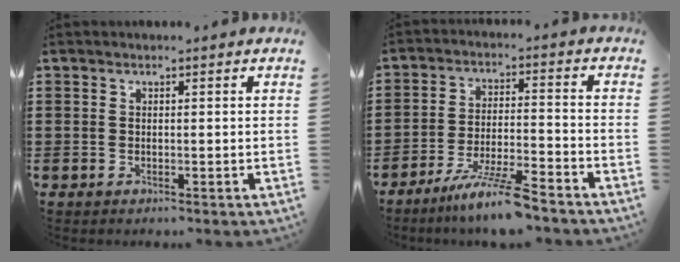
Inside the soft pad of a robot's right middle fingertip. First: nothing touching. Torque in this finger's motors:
{"motor_torque": [1.50, -0.64, 0.29, 0.15]}